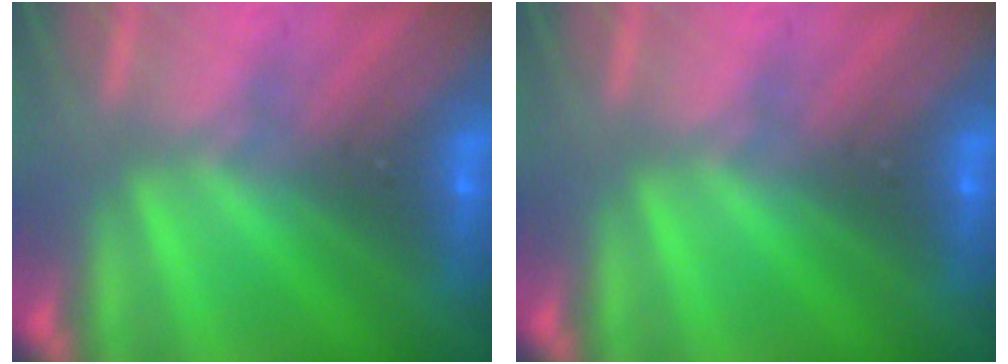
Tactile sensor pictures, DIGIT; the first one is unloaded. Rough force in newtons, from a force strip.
{"total": 0.0}